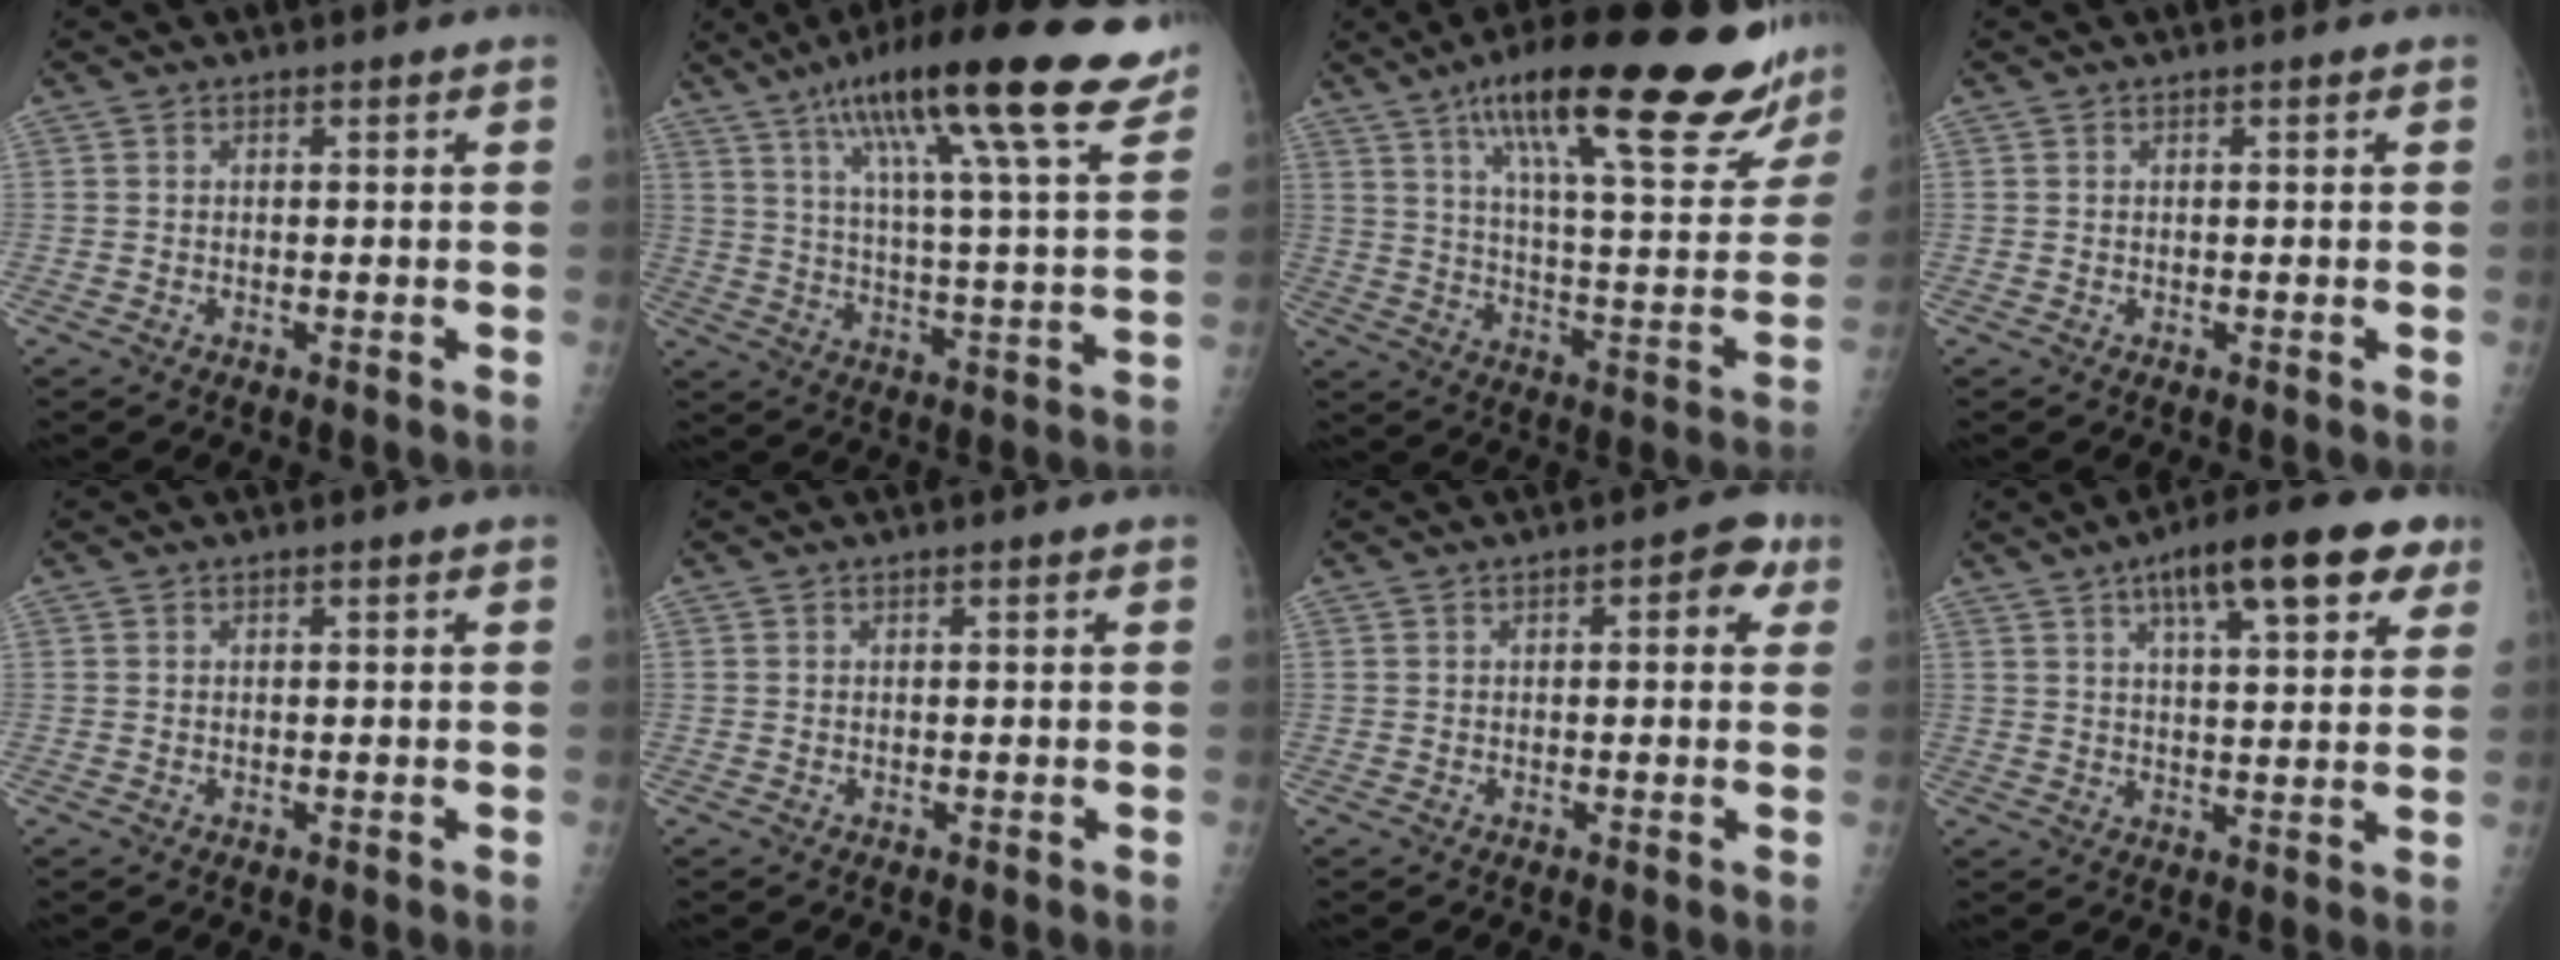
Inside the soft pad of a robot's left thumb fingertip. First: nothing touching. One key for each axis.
{"total": 24.4, "fx": 16.2, "fy": 3.8, "fz": 17.9, "tx": -0.269, "ty": -0.038, "tz": 0.243}
{"total": 29.7, "fx": 19.8, "fy": 6.5, "fz": 21.2, "tx": -0.286, "ty": -0.057, "tz": 0.292}
{"total": 0.0}
{"total": 0.0}
{"total": 0.0}
{"total": 4.5, "fx": 1.5, "fy": 2.1, "fz": 3.6, "tx": -0.024, "ty": 0.005, "tz": 0.009}
{"total": 14.9, "fx": 7.9, "fy": 4.8, "fz": 11.7, "tx": -0.142, "ty": -0.009, "tz": 0.110}